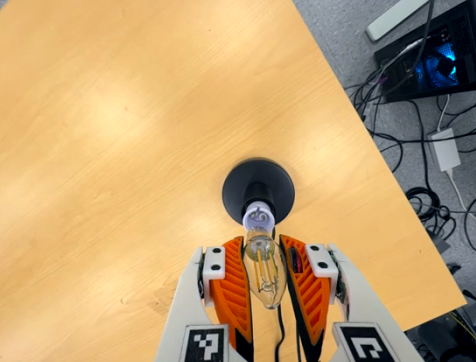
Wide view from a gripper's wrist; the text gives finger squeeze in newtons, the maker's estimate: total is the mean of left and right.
{"total": 21.8, "left": 23.5, "right": 20.2}